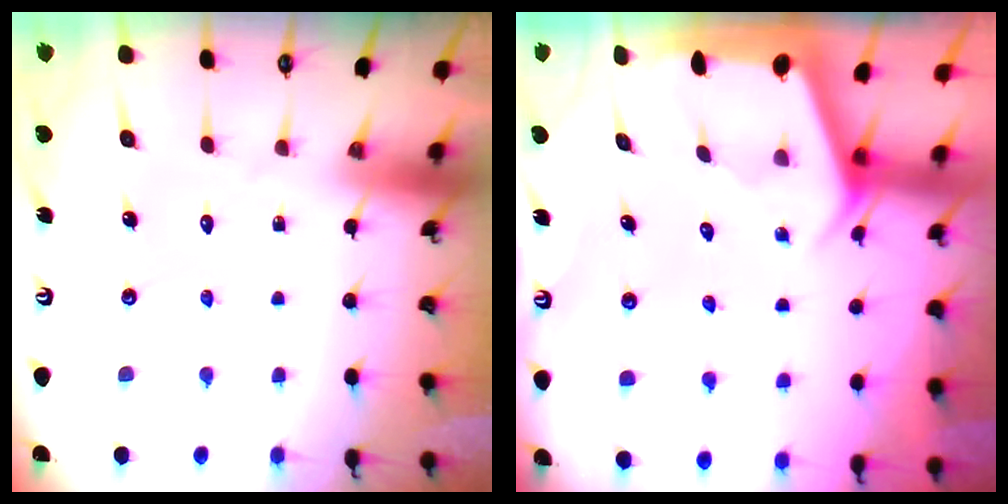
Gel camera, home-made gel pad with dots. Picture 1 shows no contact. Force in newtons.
{"total": 2.5, "press": 2.5, "slide": 0.3}